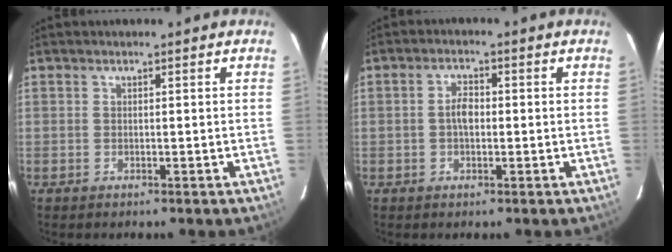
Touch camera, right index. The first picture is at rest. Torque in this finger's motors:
{"motor_torque": [0.41, 0.17, 0.16, 0.07]}